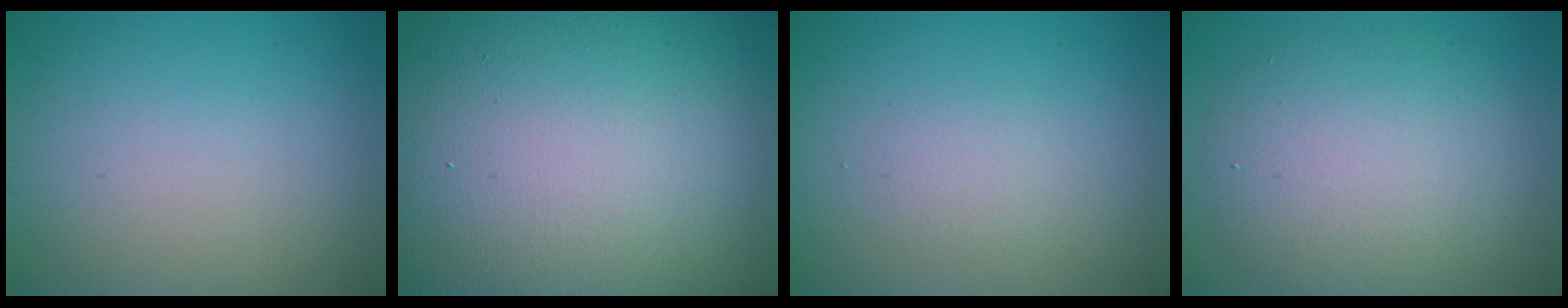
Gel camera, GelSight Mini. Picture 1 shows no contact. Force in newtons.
{"total": 27.3, "press": 27.3, "slide": 1.3}
{"total": 1.2, "press": 1.2, "slide": 0.1}
{"total": 6.7, "press": 6.7, "slide": 0.3}